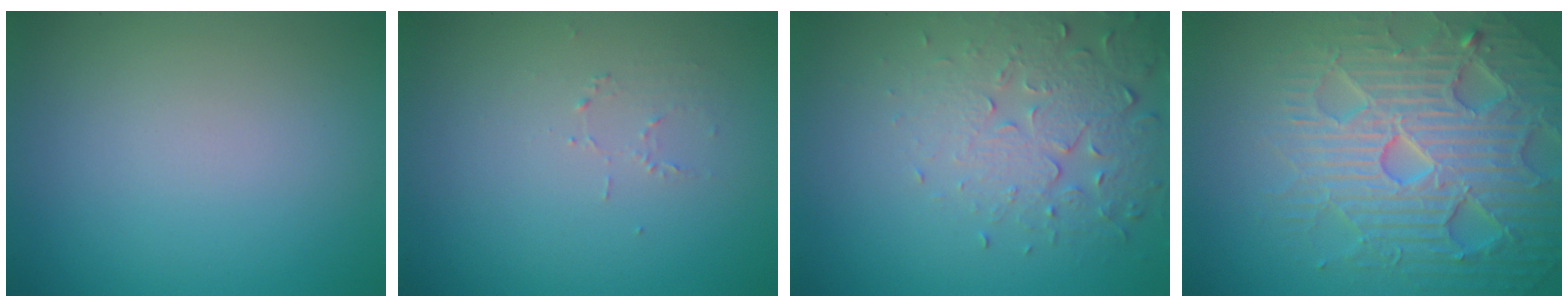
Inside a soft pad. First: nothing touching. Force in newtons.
{"total": 0.7, "press": 0.4, "slide": 0.6}
{"total": 5.1, "press": 3.7, "slide": 3.4}
{"total": 7.4, "press": 7.3, "slide": 1.5}